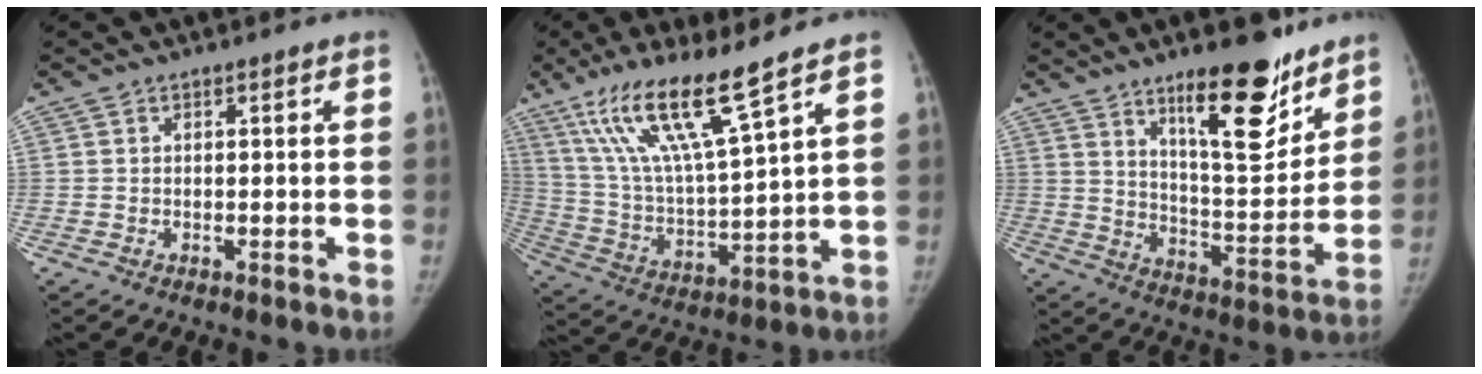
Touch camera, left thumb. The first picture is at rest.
{"total": 16.4, "force": [10.7, 1.4, 12.4], "torque": [-0.232, -0.053, 0.212]}
{"total": 17.9, "force": [11.7, 5.6, 12.3], "torque": [-0.137, -0.087, 0.190]}